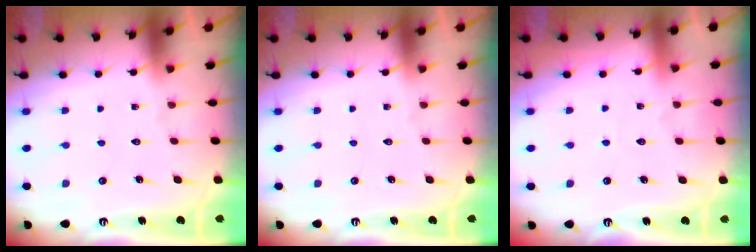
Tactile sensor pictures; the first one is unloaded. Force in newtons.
{"total": 0.0}
{"total": 2.5, "press": 2.5, "slide": 0.3}